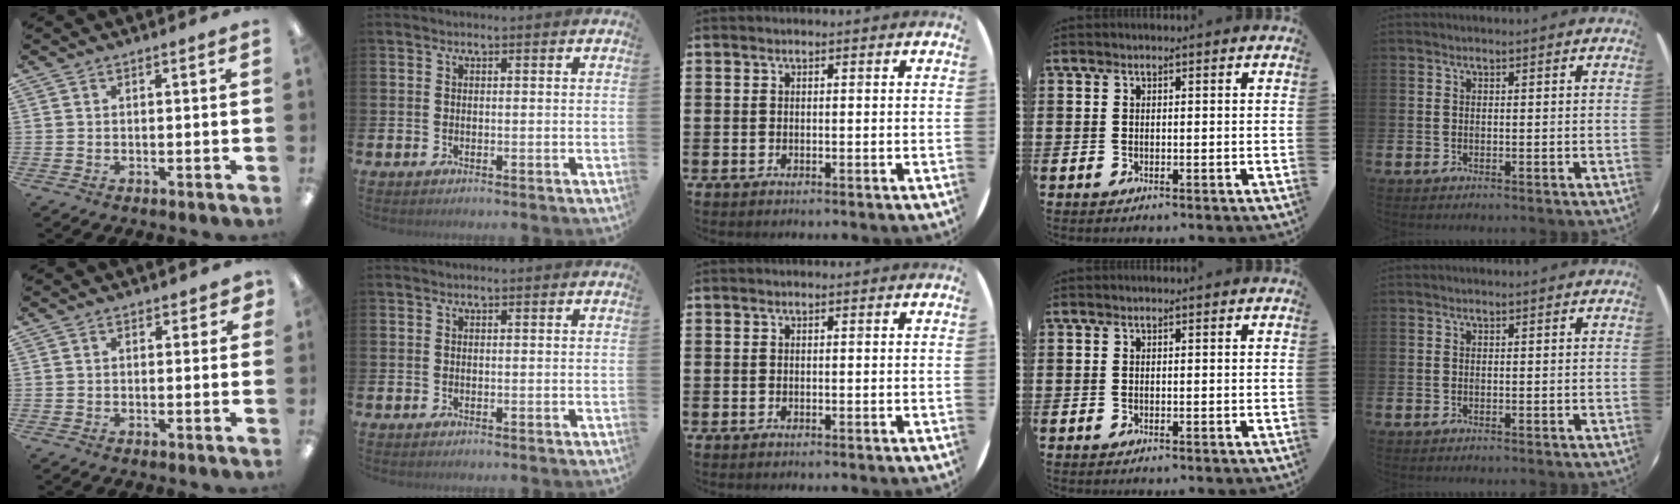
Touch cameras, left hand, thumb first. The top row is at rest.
{"thumb": {"total": 1.4, "force": [0.3, 1.0, 0.9], "torque": [-0.009, 0.000, 0.005]}}